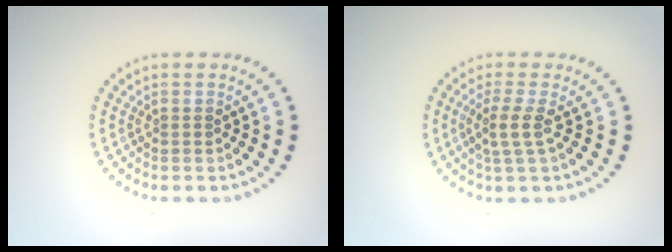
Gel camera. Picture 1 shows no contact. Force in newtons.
{"total": 2.2, "press": 1.6, "slide": 1.4}